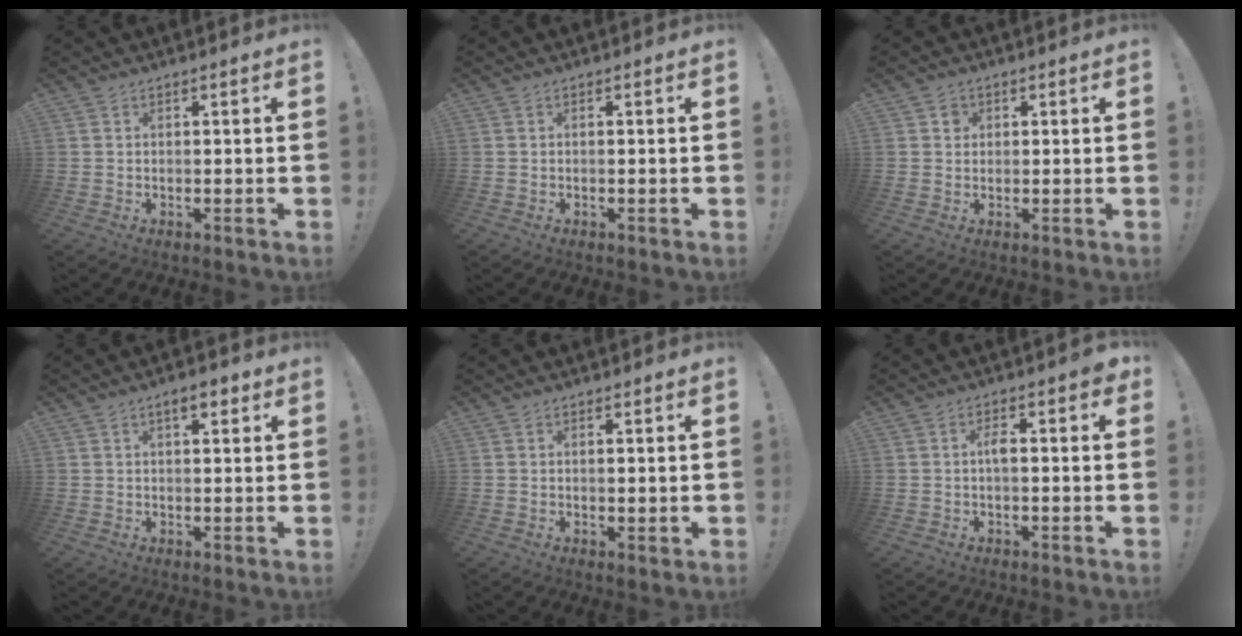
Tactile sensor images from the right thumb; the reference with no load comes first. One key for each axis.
{"total": 0.0}
{"total": 2.3, "fx": 0.7, "fy": 2.1, "fz": 0.6, "tx": -0.004, "ty": 0.000, "tz": 0.012}
{"total": 4.1, "fx": 2.1, "fy": 1.5, "fz": 3.2, "tx": -0.040, "ty": -0.004, "tz": 0.030}
{"total": 1.3, "fx": 0.9, "fy": 0.5, "fz": 0.9, "tx": -0.004, "ty": -0.005, "tz": 0.014}
{"total": 4.0, "fx": -0.1, "fy": 1.6, "fz": 3.6, "tx": -0.055, "ty": 0.006, "tz": -0.008}